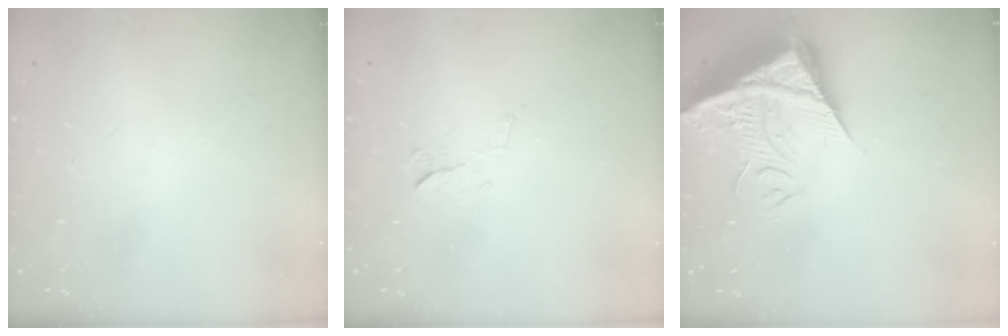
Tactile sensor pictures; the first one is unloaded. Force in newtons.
{"total": 5.6, "press": 5.6, "slide": 0.4}
{"total": 13.2, "press": 13.1, "slide": 1.2}